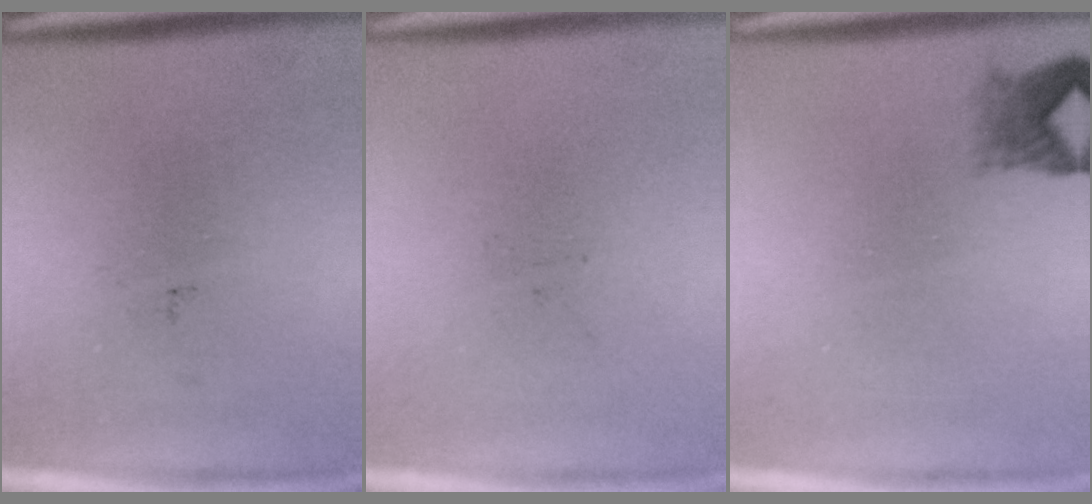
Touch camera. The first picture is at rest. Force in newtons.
{"total": 0.0}
{"total": 2.2}